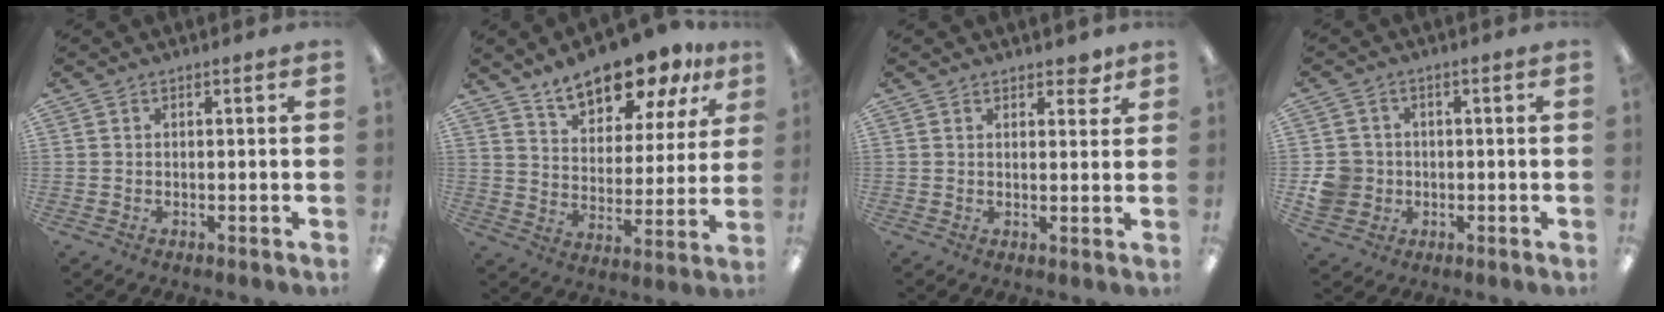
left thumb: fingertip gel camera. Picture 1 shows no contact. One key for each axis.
{"total": 14.5, "fx": 12.3, "fy": 5.2, "fz": 5.6, "tx": -0.089, "ty": -0.079, "tz": 0.221}
{"total": 3.2, "fx": 2.6, "fy": 1.5, "fz": 1.2, "tx": -0.004, "ty": -0.012, "tz": 0.043}
{"total": 6.5, "fx": -0.8, "fy": 6.2, "fz": 1.8, "tx": -0.046, "ty": 0.015, "tz": -0.009}